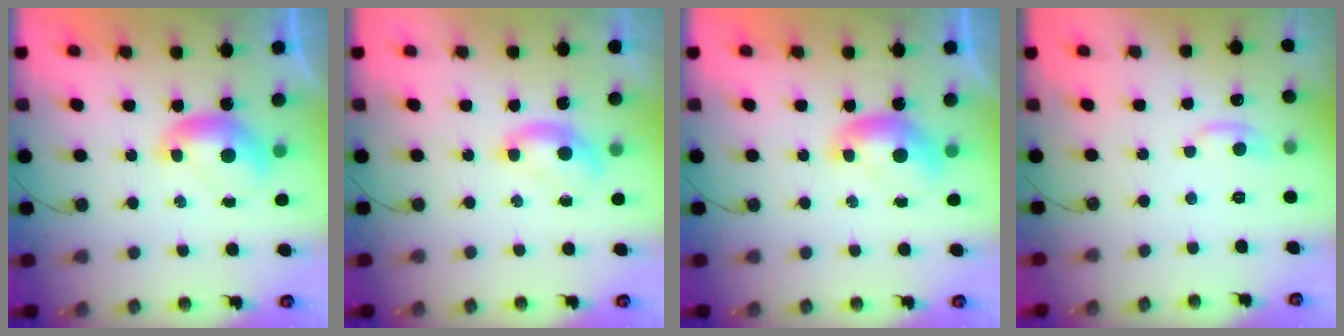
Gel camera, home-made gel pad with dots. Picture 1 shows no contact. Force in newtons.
{"total": 1.2, "press": 1.1, "slide": 0.5}
{"total": 0.0}
{"total": 0.8, "press": 0.2, "slide": 0.8}